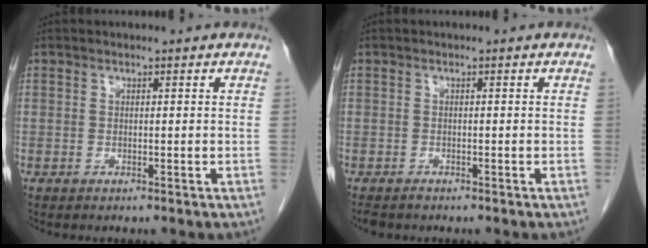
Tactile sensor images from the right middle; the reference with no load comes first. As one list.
[{"total": 1.6, "force": [-1.4, 0.6, 0.5], "torque": [-0.011, -0.004, -0.021]}]